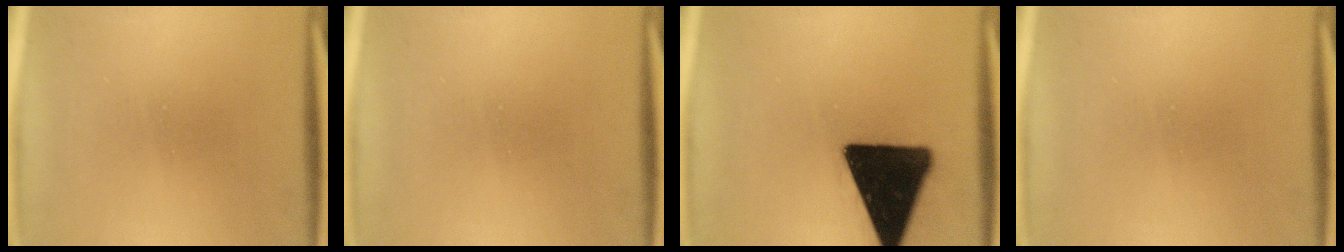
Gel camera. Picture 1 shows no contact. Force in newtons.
{"total": 0.0}
{"total": 20.0}
{"total": 0.0}